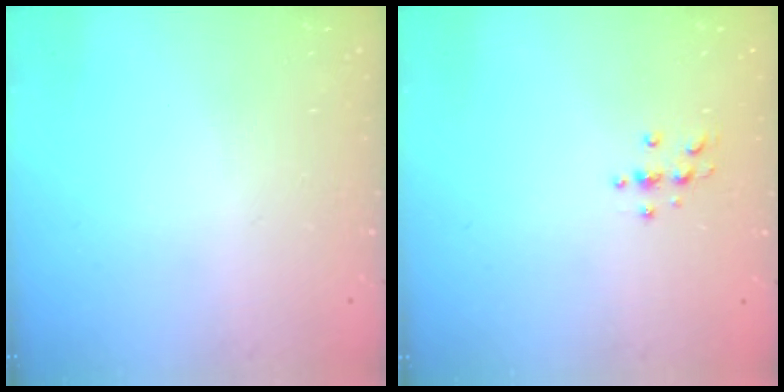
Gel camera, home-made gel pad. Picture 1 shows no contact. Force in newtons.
{"total": 3.3, "press": 3.3, "slide": 0.5}